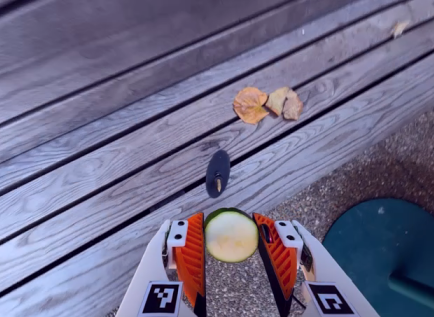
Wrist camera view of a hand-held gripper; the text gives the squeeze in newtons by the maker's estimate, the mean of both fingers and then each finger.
{"total": 7.3, "left": 6.9, "right": 7.7}